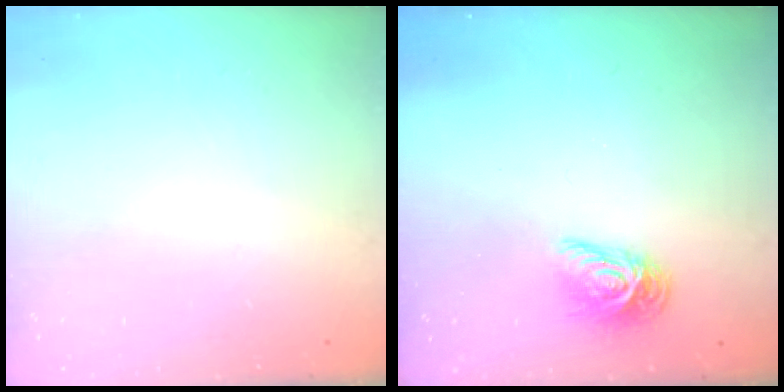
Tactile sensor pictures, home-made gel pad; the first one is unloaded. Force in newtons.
{"total": 9.7, "press": 9.7, "slide": 0.3}